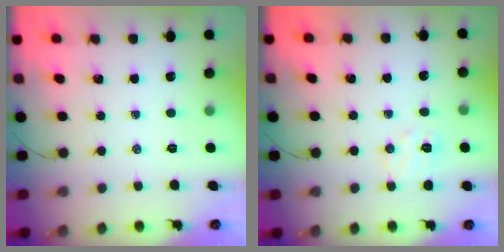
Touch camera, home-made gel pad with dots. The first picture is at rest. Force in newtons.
{"total": 5.6, "press": 5.5, "slide": 1.1}